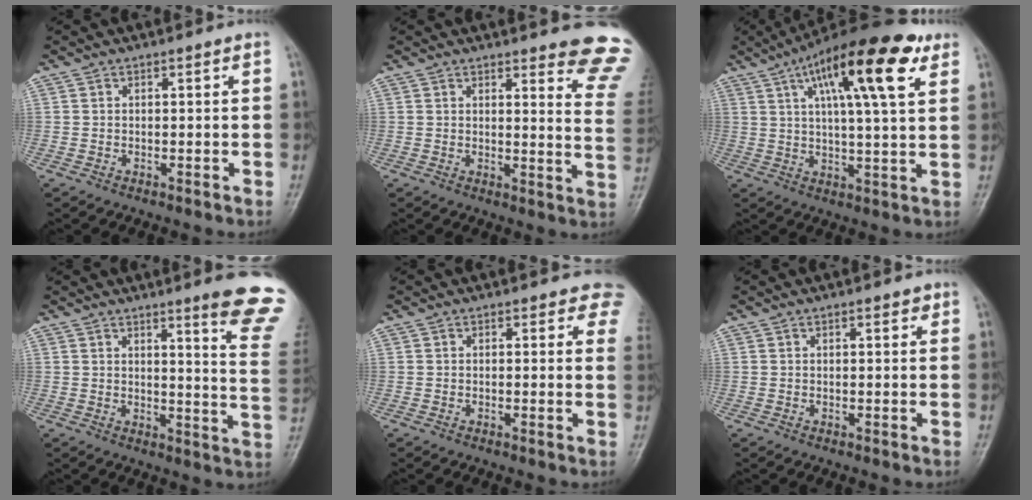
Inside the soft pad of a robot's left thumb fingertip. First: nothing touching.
{"total": 12.5, "force": [11.1, 2.2, 5.4], "torque": [-0.023, -0.096, 0.098]}
{"total": 19.0, "force": [8.8, 4.8, 16.1], "torque": [-0.238, -0.006, 0.135]}
{"total": 14.0, "force": [9.8, 0.8, 9.9], "torque": [-0.098, -0.072, 0.108]}
{"total": 4.4, "force": [3.2, 2.2, 2.0], "torque": [0.014, -0.011, 0.017]}
{"total": 1.5, "force": [0.9, 0.7, 1.0], "torque": [-0.007, -0.001, 0.009]}